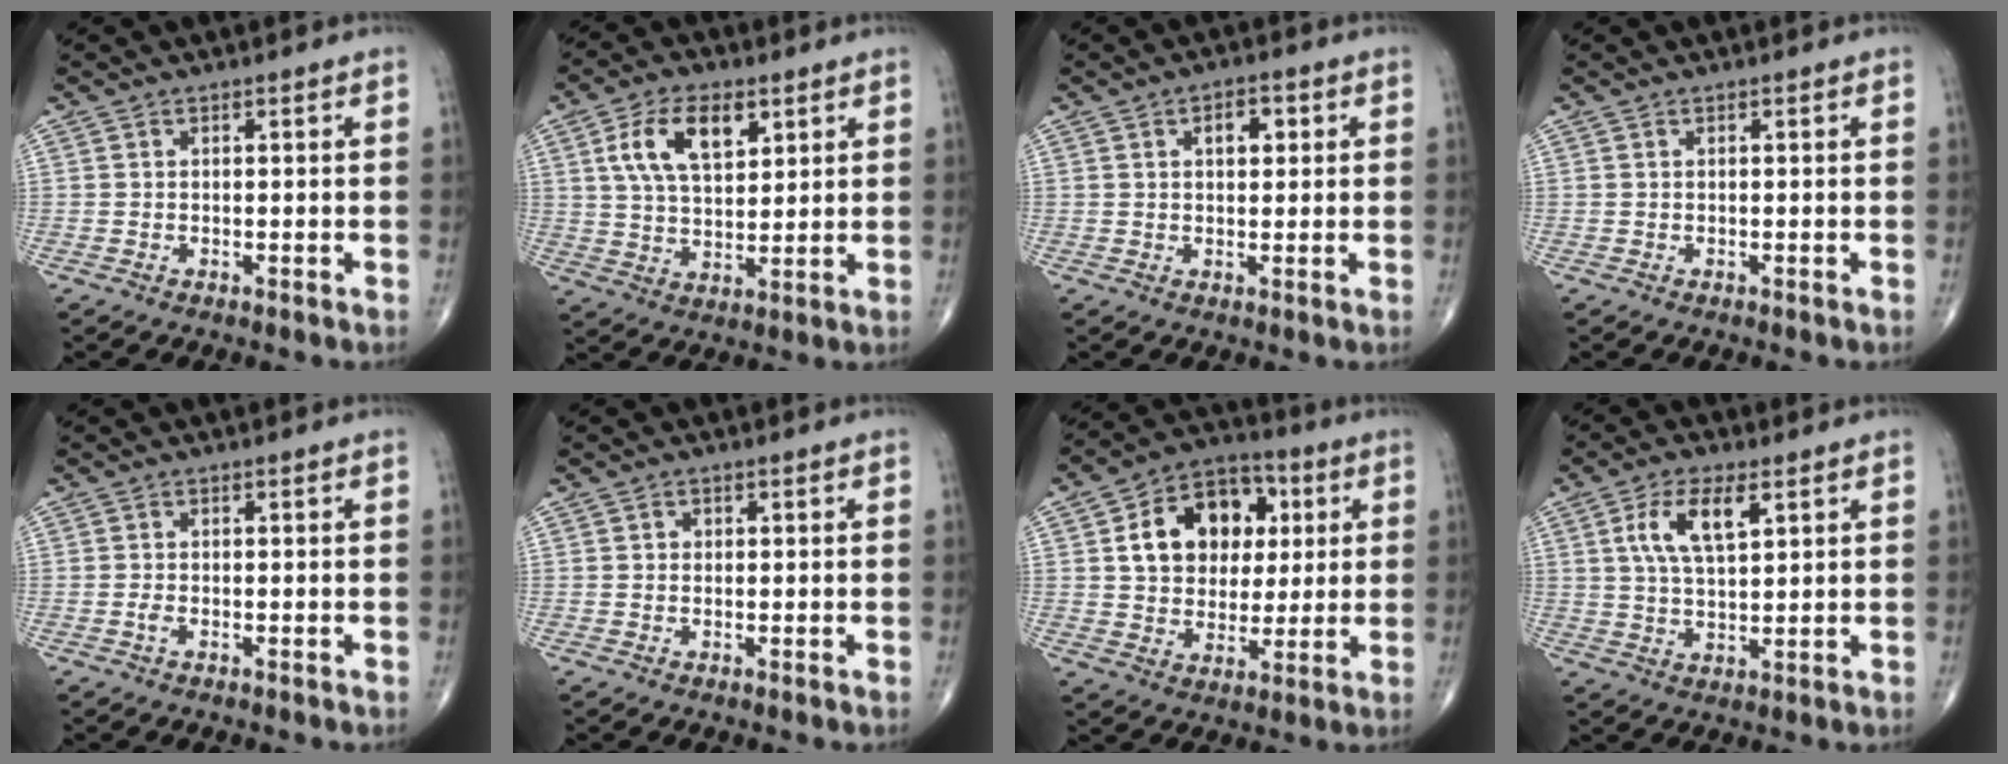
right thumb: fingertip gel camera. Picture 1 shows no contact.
{"total": 11.2, "force": [4.5, 6.0, 8.3], "torque": [-0.136, -0.011, 0.085]}
{"total": 4.3, "force": [1.4, 2.4, 3.2], "torque": [-0.036, 0.001, 0.018]}
{"total": 0.0}
{"total": 0.9, "force": [-0.4, 0.4, 0.7], "torque": [-0.019, -0.002, -0.009]}
{"total": 1.0, "force": [0.1, 0.9, 0.3], "torque": [0.001, 0.002, 0.000]}
{"total": 16.1, "force": [3.9, 11.9, 10.1], "torque": [-0.119, 0.007, 0.061]}
{"total": 8.6, "force": [3.3, 3.6, 7.0], "torque": [-0.129, -0.007, 0.064]}